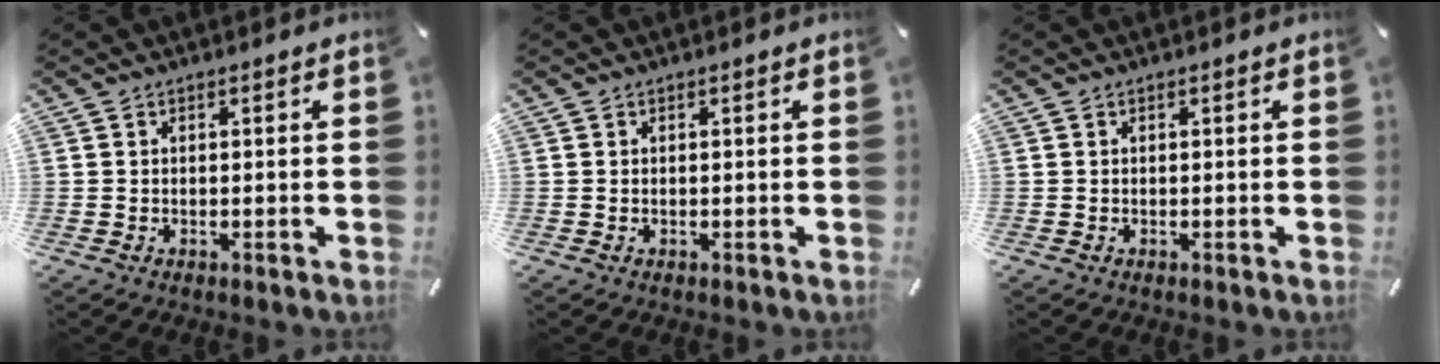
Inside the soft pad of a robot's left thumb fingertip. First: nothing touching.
{"total": 0.0}
{"total": 0.0}